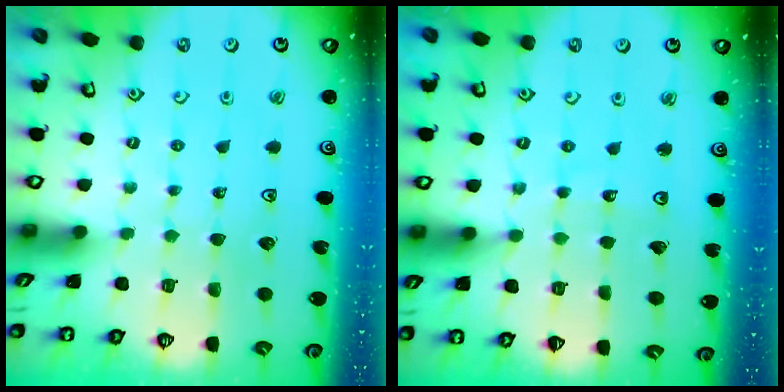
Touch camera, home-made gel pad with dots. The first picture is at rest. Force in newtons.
{"total": 6.8, "press": 6.7, "slide": 0.9}